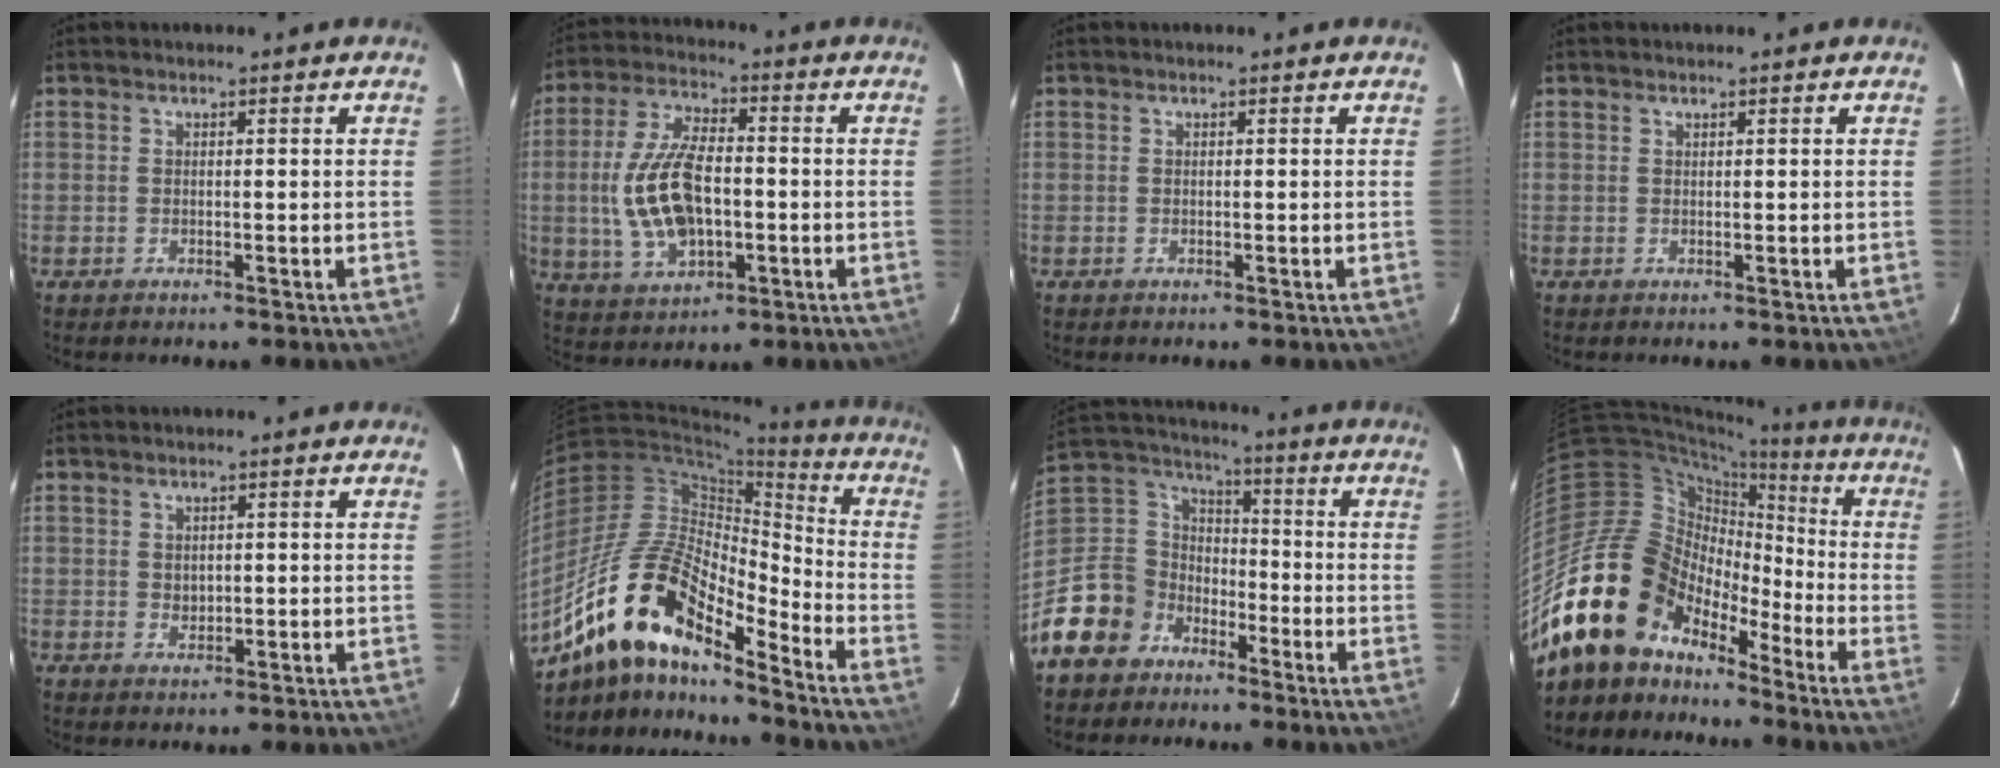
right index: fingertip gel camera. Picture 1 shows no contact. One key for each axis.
{"total": 14.6, "fx": -1.5, "fy": 7.5, "fz": 12.4, "tx": -0.258, "ty": 0.004, "tz": -0.018}
{"total": 0.0}
{"total": 0.0}
{"total": 1.6, "fx": 0.3, "fy": 1.4, "fz": 0.6, "tx": -0.007, "ty": 0.001, "tz": 0.009}
{"total": 19.1, "fx": -13.5, "fy": 5.8, "fz": 12.1, "tx": -0.221, "ty": -0.007, "tz": -0.268}
{"total": 12.8, "fx": -8.3, "fy": 9.5, "fz": 2.0, "tx": -0.068, "ty": 0.046, "tz": -0.156}
{"total": 19.2, "fx": -14.1, "fy": 11.3, "fz": 6.6, "tx": -0.137, "ty": 0.025, "tz": -0.262}